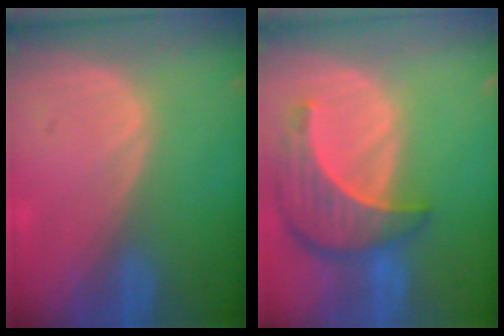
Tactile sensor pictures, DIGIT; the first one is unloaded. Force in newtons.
{"total": 8.7, "press": 8.0, "slide": 3.6}